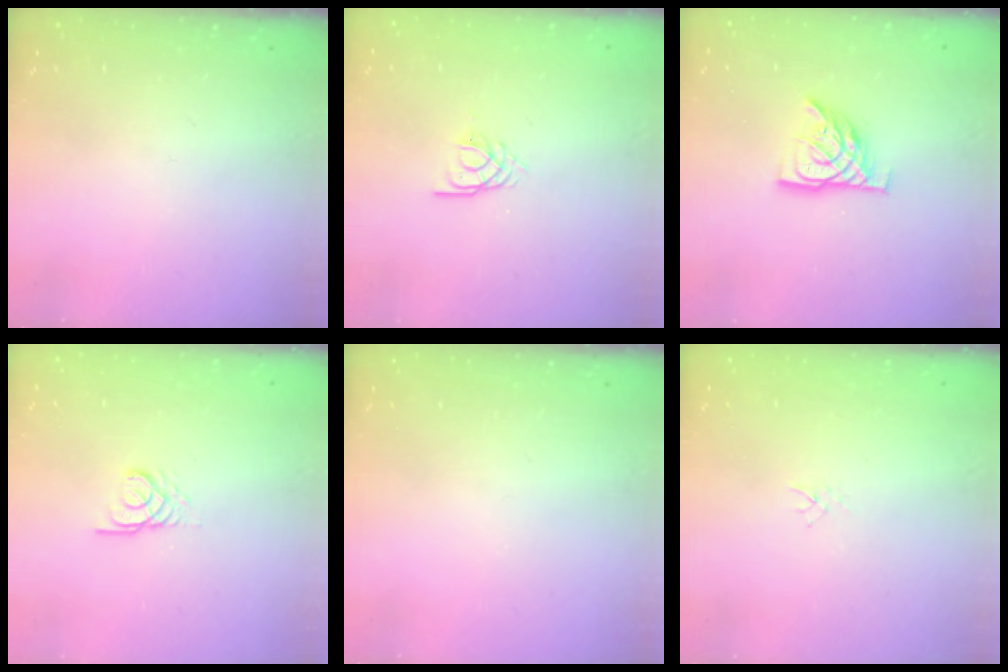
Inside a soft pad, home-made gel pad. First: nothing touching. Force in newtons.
{"total": 2.1, "press": 2.1, "slide": 0.3}
{"total": 10.7, "press": 10.6, "slide": 1.0}
{"total": 2.4, "press": 2.4, "slide": 0.1}
{"total": 0.0}
{"total": 2.0, "press": 2.0, "slide": 0.3}